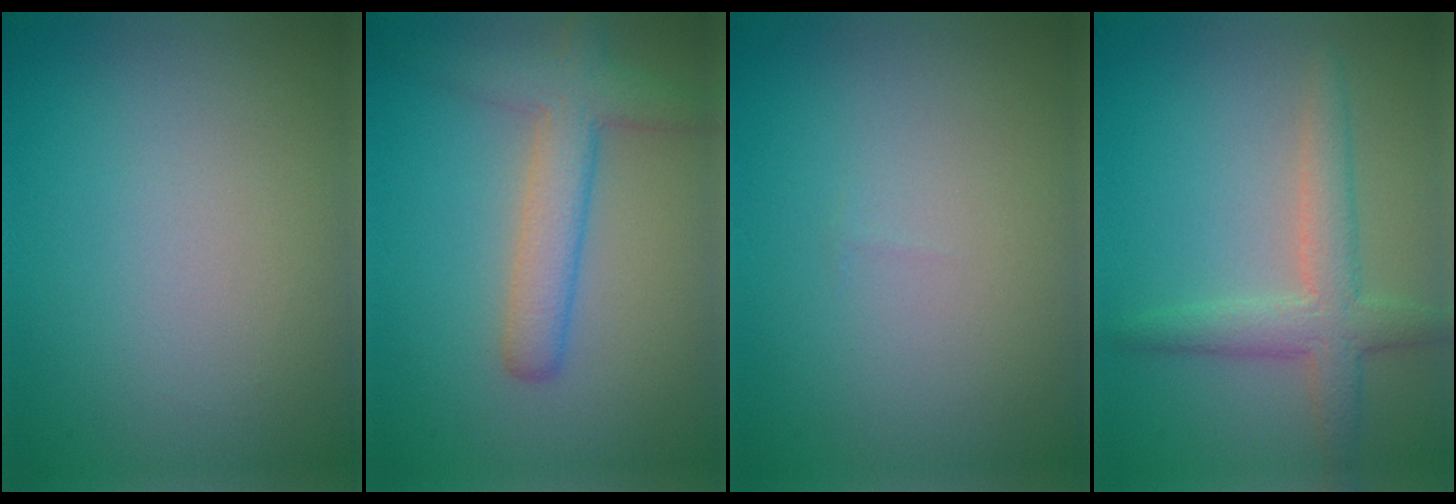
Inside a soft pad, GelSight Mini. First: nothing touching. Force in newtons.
{"total": 4.5, "press": 4.5, "slide": 0.2}
{"total": 0.0}
{"total": 3.7, "press": 3.7, "slide": 0.2}